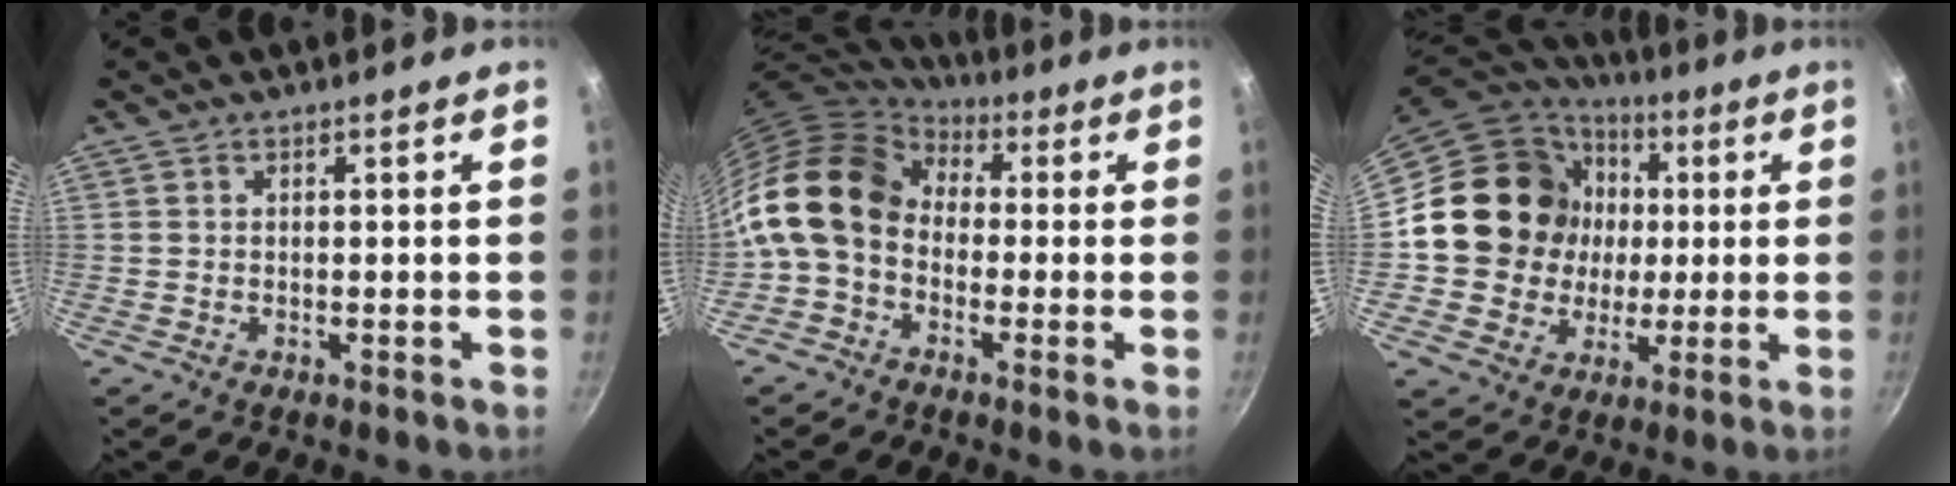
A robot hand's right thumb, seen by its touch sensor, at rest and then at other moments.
{"total": 16.0, "force": [0.4, 12.0, 10.6], "torque": [-0.198, 0.036, -0.015]}
{"total": 18.9, "force": [1.7, 17.4, 7.4], "torque": [-0.117, 0.021, 0.035]}